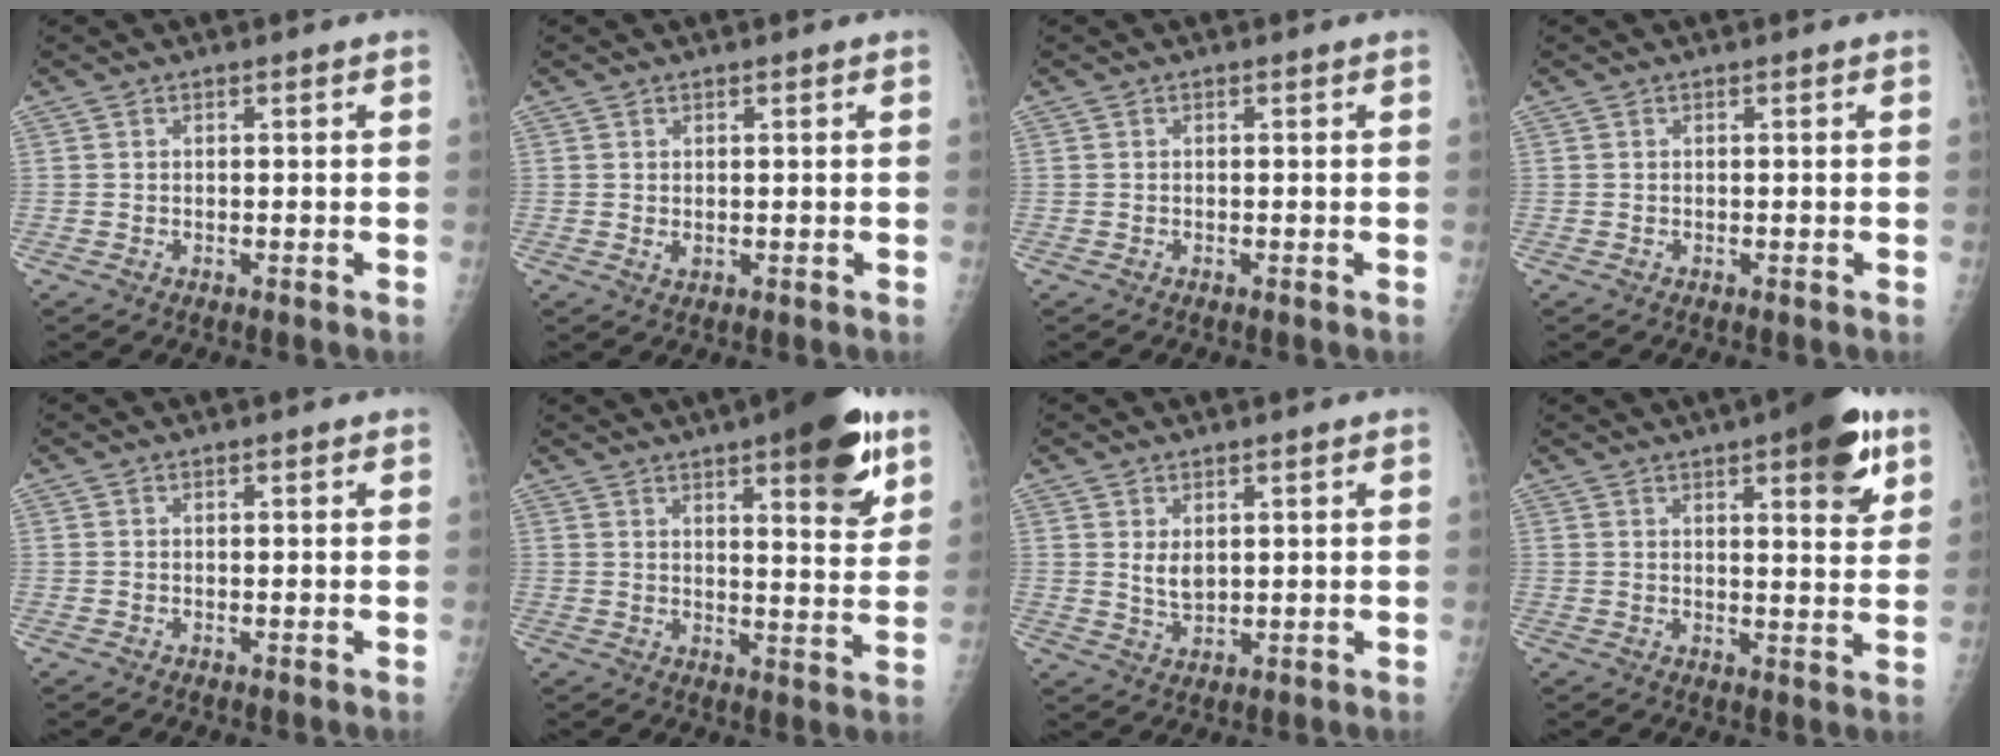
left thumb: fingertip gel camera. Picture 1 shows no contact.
{"total": 1.6, "force": [0.5, 0.8, 1.3], "torque": [-0.020, -0.004, 0.011]}
{"total": 0.0}
{"total": 0.0}
{"total": 0.7, "force": [0.5, 0.2, 0.5], "torque": [-0.007, -0.001, 0.006]}
{"total": 15.7, "force": [8.8, 4.3, 12.2], "torque": [-0.134, -0.041, 0.117]}
{"total": 3.7, "force": [1.5, 2.0, 2.7], "torque": [-0.043, -0.018, 0.033]}
{"total": 12.5, "force": [6.7, 3.7, 9.9], "torque": [-0.103, -0.027, 0.084]}